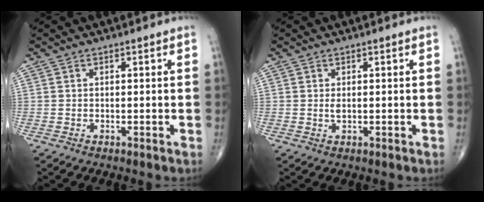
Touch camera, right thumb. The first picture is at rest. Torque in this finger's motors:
{"motor_torque": [-0.01, 0.02, 0.15, 0.02, 0.00]}